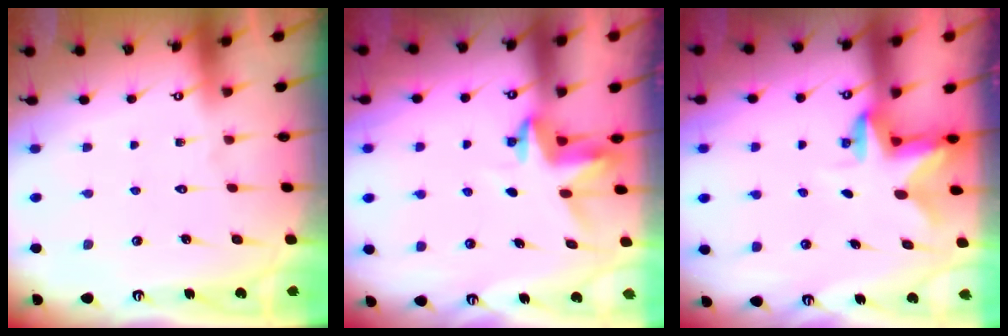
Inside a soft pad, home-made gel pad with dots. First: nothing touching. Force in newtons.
{"total": 3.5, "press": 3.5, "slide": 0.3}
{"total": 2.5, "press": 2.4, "slide": 0.6}